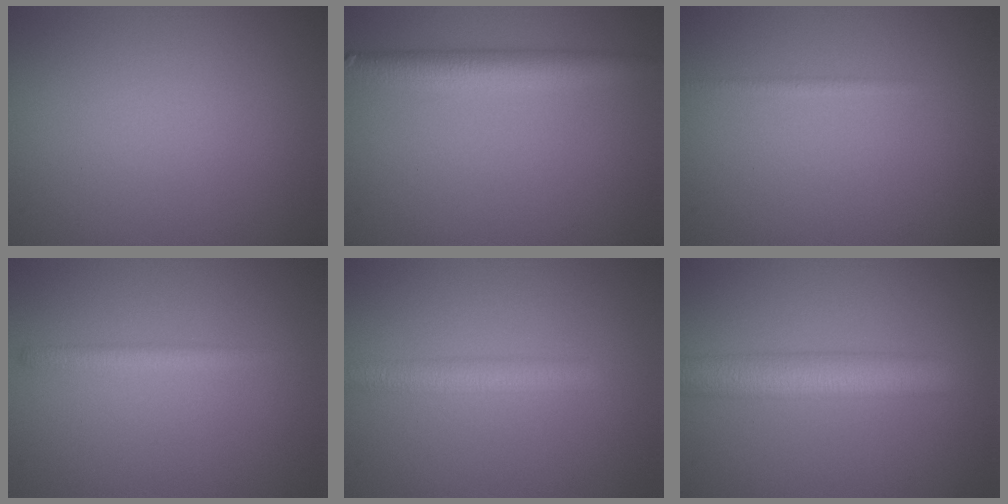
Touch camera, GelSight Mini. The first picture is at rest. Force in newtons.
{"total": 3.8, "press": 3.8, "slide": 0.2}
{"total": 0.8, "press": 0.7, "slide": 0.1}
{"total": 1.8, "press": 1.8, "slide": 0.1}
{"total": 2.9, "press": 2.9, "slide": 0.0}
{"total": 5.4, "press": 5.4, "slide": 0.2}